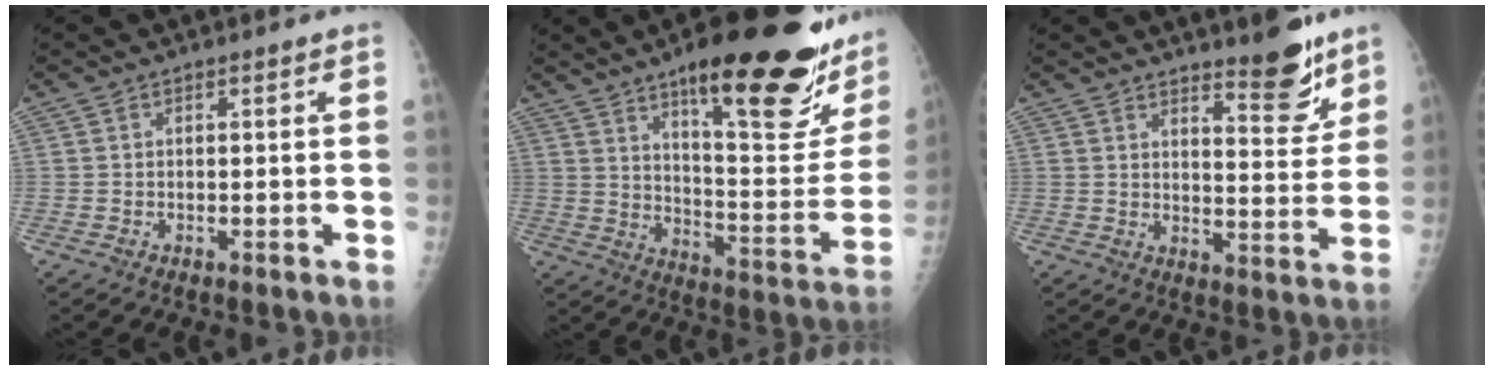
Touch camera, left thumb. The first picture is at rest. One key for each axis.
{"total": 28.8, "fx": 17.2, "fy": 7.4, "fz": 21.8, "tx": -0.260, "ty": -0.075, "tz": 0.253}
{"total": 9.2, "fx": 7.1, "fy": 2.4, "fz": 5.4, "tx": -0.050, "ty": -0.060, "tz": 0.108}